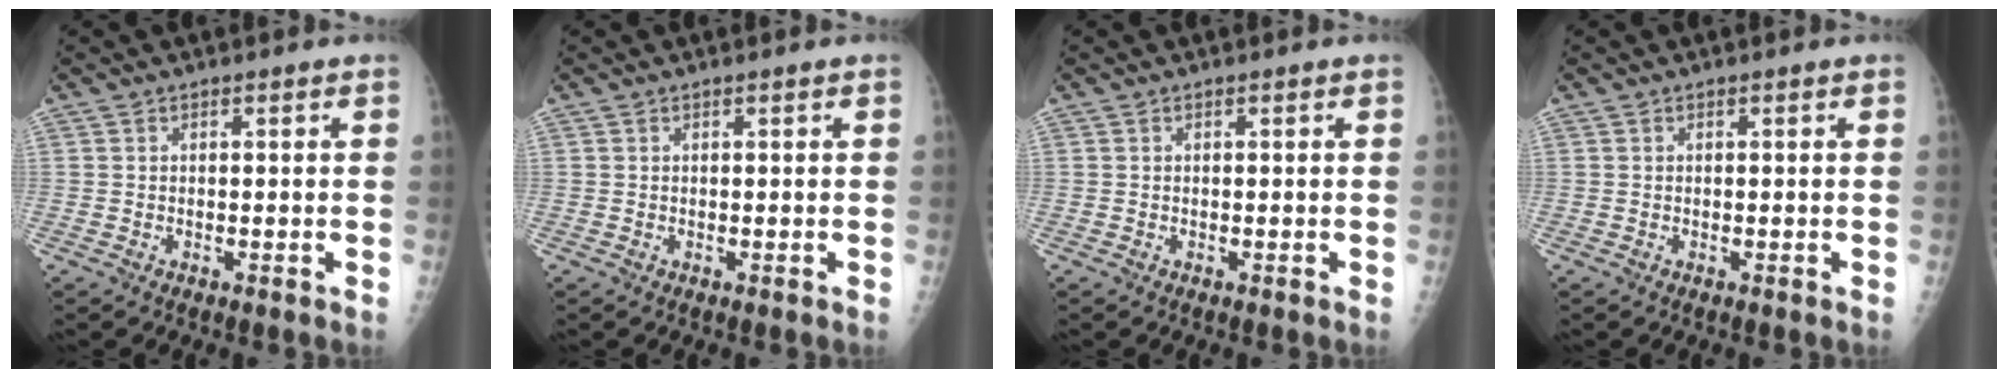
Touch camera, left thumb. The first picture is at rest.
{"total": 0.0}
{"total": 0.0}
{"total": 0.0}